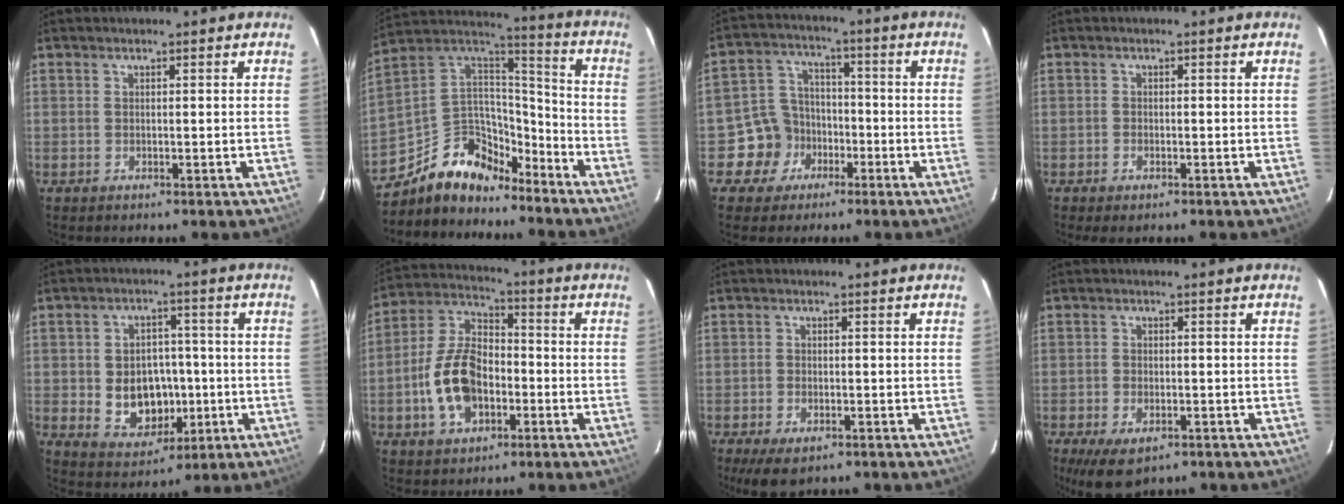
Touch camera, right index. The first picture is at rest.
{"total": 16.0, "force": [-12.0, 8.5, 6.2], "torque": [-0.136, 0.046, -0.208]}
{"total": 8.2, "force": [-4.0, 7.0, 1.3], "torque": [-0.048, 0.034, -0.066]}
{"total": 1.3, "force": [-1.0, 0.6, 0.6], "torque": [-0.016, -0.003, -0.020]}
{"total": 10.5, "force": [-1.7, 8.3, 6.2], "torque": [-0.135, 0.006, -0.006]}
{"total": 13.2, "force": [-3.8, 8.2, 9.6], "torque": [-0.200, 0.021, -0.064]}
{"total": 5.7, "force": [-3.5, 2.7, 3.5], "torque": [-0.081, -0.021, -0.059]}
{"total": 7.1, "force": [-4.1, 3.7, 4.5], "torque": [-0.100, -0.025, -0.066]}